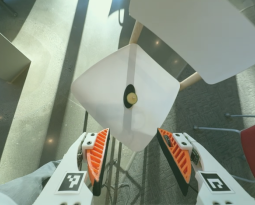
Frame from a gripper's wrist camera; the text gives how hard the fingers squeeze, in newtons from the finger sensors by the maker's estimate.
{"total": 0.0}